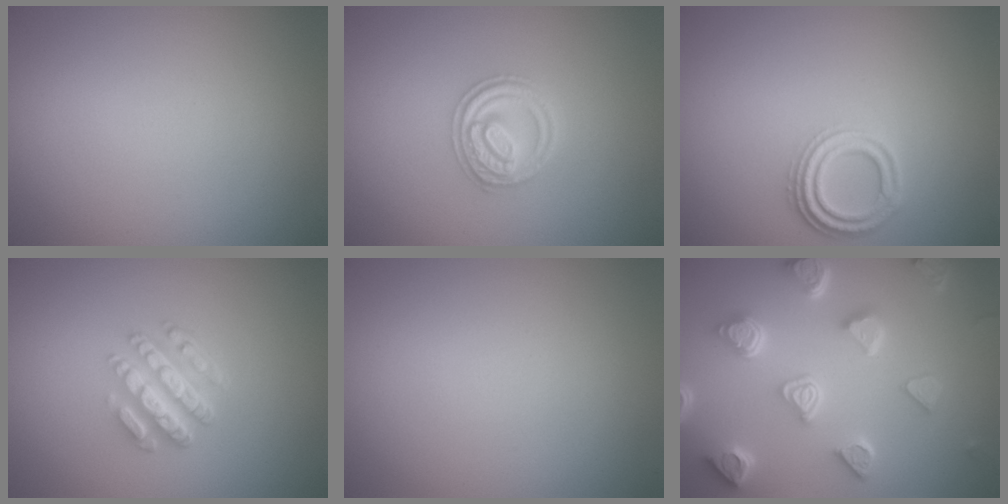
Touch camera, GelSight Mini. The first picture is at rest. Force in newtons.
{"total": 2.8, "press": 2.8, "slide": 0.4}
{"total": 3.3, "press": 2.7, "slide": 2.0}
{"total": 4.8, "press": 3.6, "slide": 3.2}
{"total": 0.0}
{"total": 6.7, "press": 5.4, "slide": 3.9}